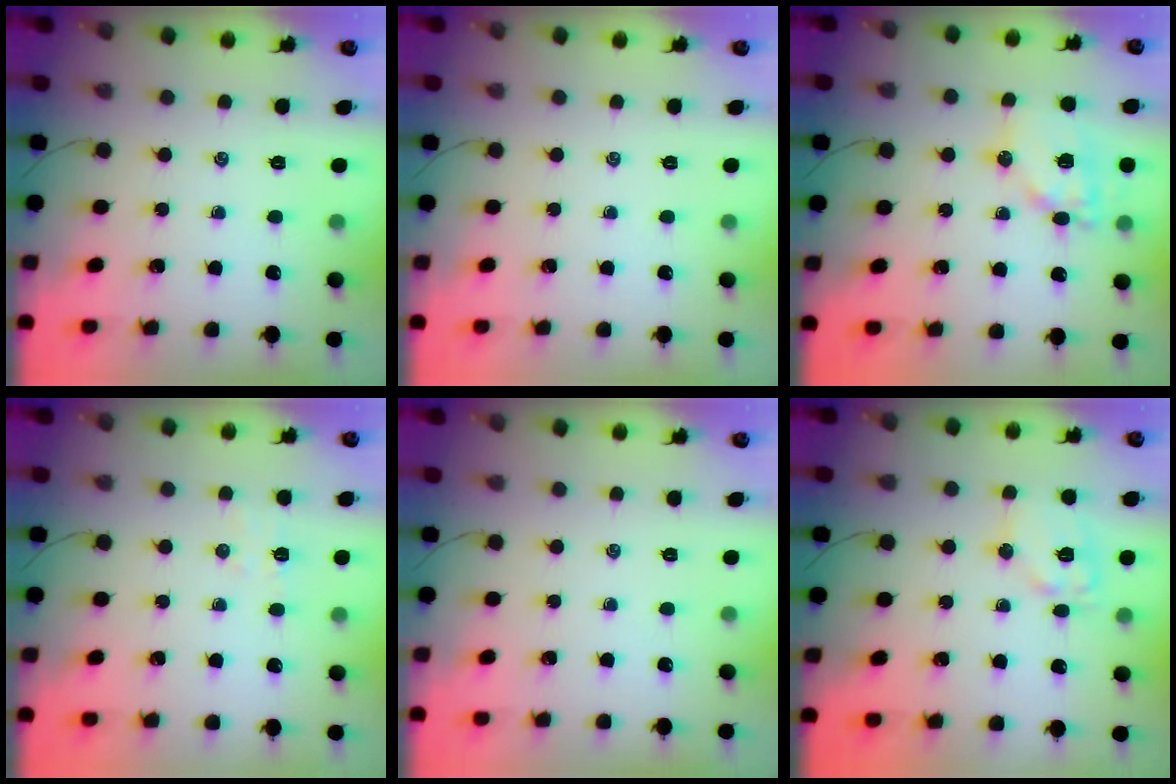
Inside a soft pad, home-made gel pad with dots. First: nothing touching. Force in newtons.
{"total": 0.0}
{"total": 14.3, "press": 14.1, "slide": 2.5}
{"total": 3.8, "press": 3.7, "slide": 1.0}
{"total": 0.0}
{"total": 10.8, "press": 10.6, "slide": 1.5}